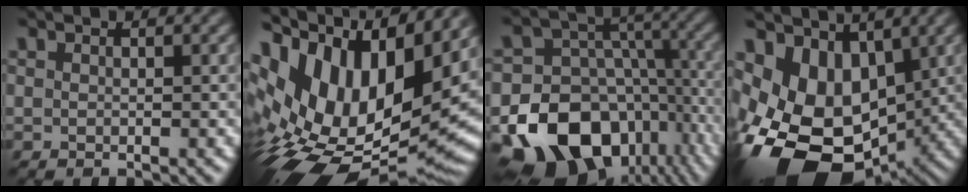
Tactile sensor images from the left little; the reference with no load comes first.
{"total": 17.5, "force": [1.1, 10.0, 14.3], "torque": [-0.238, 0.005, 0.024]}
{"total": 19.5, "force": [-10.2, 14.2, 8.7], "torque": [-0.154, -0.032, -0.159]}
{"total": 14.3, "force": [-3.1, 9.8, 10.0], "torque": [-0.195, -0.027, -0.055]}